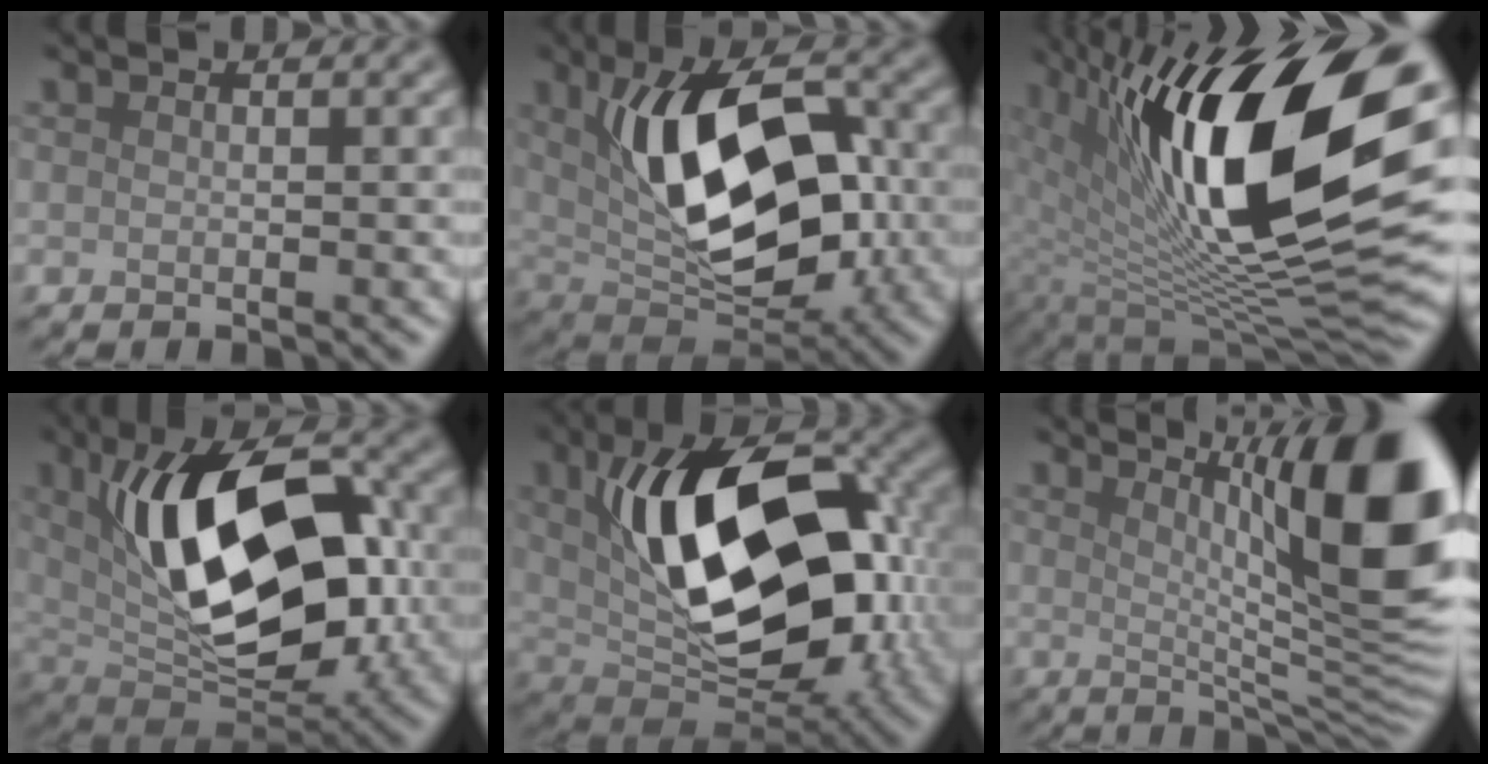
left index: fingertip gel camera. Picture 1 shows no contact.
{"total": 11.3, "force": [1.0, 5.8, 9.7], "torque": [-0.165, 0.010, 0.014]}
{"total": 17.8, "force": [4.7, 7.2, 15.6], "torque": [-0.254, -0.002, 0.079]}
{"total": 12.5, "force": [1.4, 6.1, 10.8], "torque": [-0.176, 0.011, 0.018]}
{"total": 13.8, "force": [1.3, 7.3, 11.6], "torque": [-0.191, 0.004, 0.022]}
{"total": 13.8, "force": [4.3, 3.3, 12.7], "torque": [-0.157, 0.000, 0.074]}